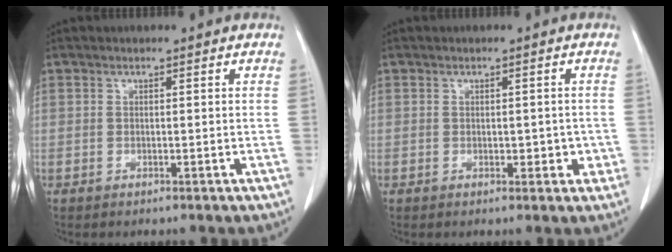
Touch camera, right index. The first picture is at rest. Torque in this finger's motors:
{"motor_torque": [-0.04, 0.22, 0.05, 0.05]}